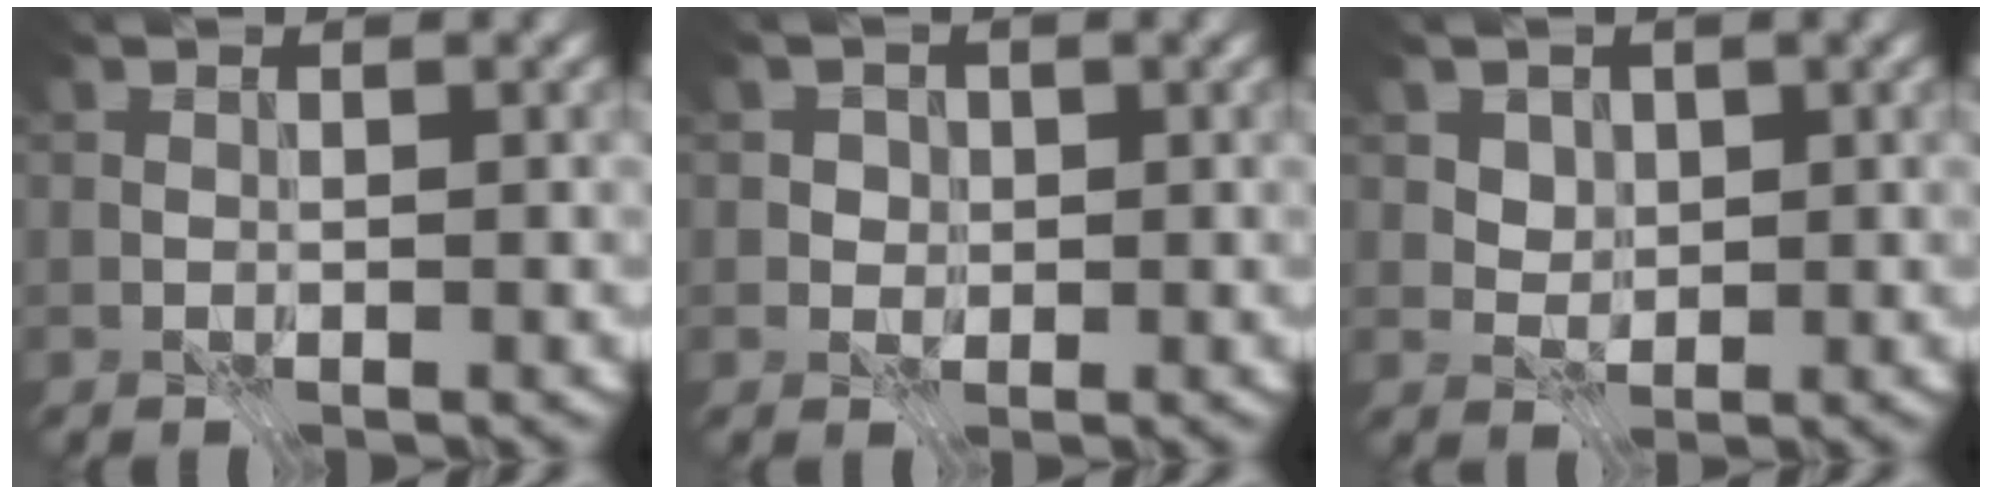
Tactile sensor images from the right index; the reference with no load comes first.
{"total": 1.7, "force": [0.5, 1.5, 0.5], "torque": [0.003, 0.001, 0.010]}
{"total": 3.0, "force": [1.6, 2.2, 1.3], "torque": [-0.042, -0.004, 0.045]}